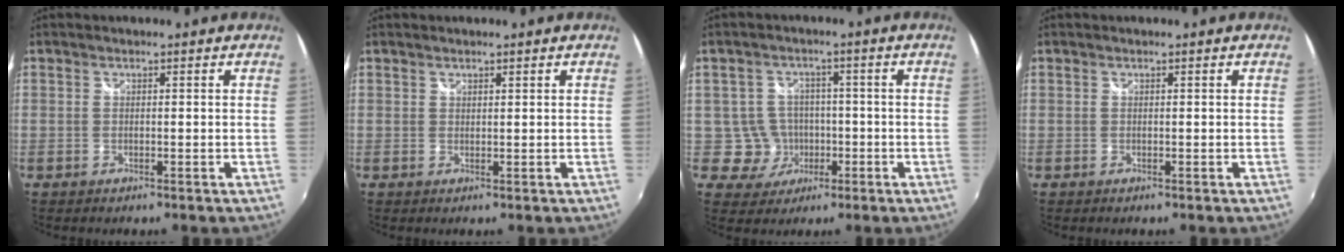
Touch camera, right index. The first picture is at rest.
{"total": 0.6, "force": [0.6, 0.2, 0.1], "torque": [0.000, 0.001, 0.011]}
{"total": 6.2, "force": [-1.5, 6.0, 0.4], "torque": [-0.026, 0.024, -0.015]}
{"total": 0.0}